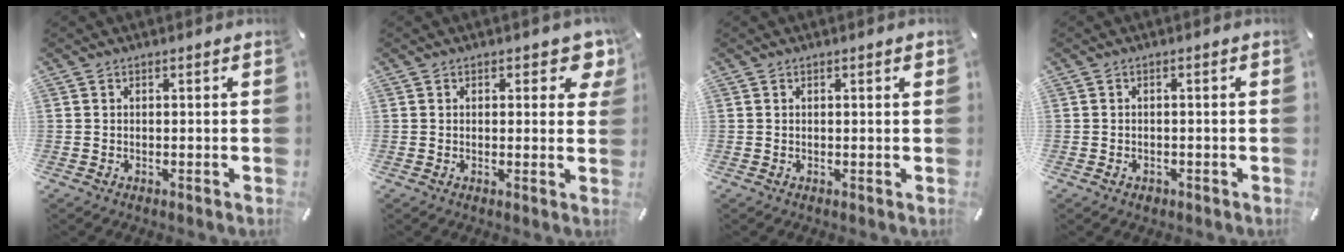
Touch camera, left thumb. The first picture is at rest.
{"total": 4.6, "force": [2.5, 2.4, 3.0], "torque": [-0.026, -0.011, 0.036]}
{"total": 1.0, "force": [0.4, 0.1, 0.9], "torque": [-0.017, 0.000, 0.006]}
{"total": 1.5, "force": [-0.8, 1.0, 0.9], "torque": [-0.017, 0.003, -0.015]}